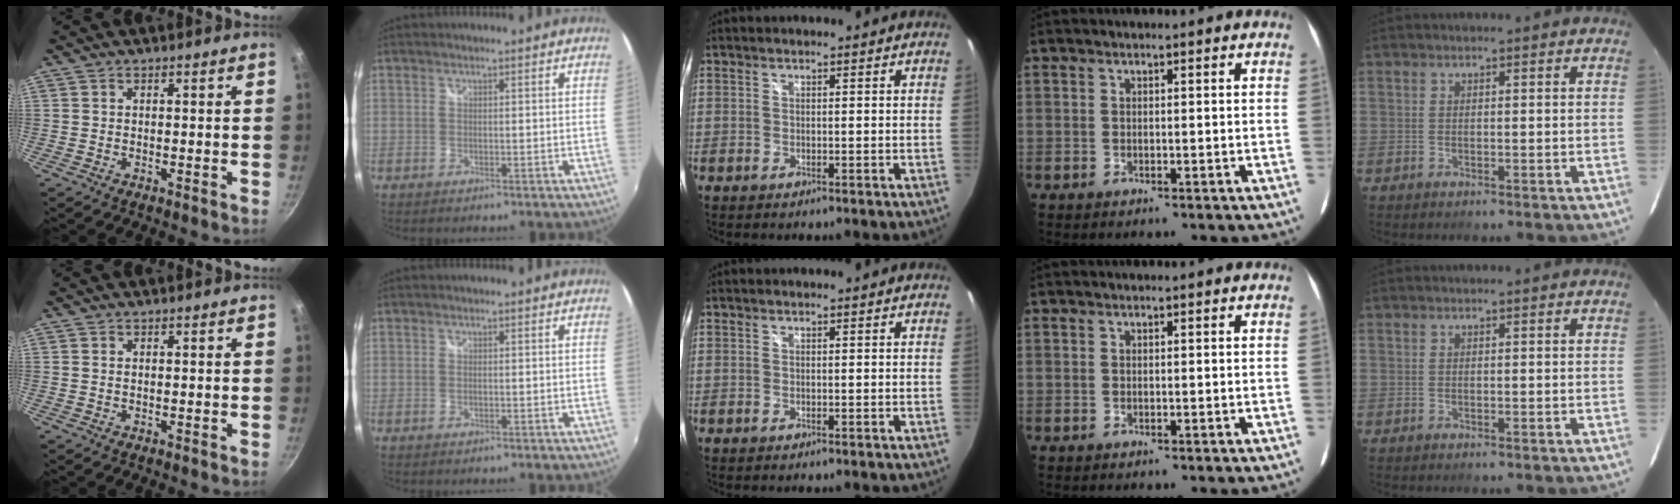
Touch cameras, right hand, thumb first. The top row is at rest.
{"thumb": {"total": 0.5, "force": [0.2, 0.3, 0.4], "torque": [-0.008, 0.001, 0.003]}, "index": {"total": 0.6, "force": [-0.1, 0.3, 0.5], "torque": [-0.012, -0.001, -0.003]}}